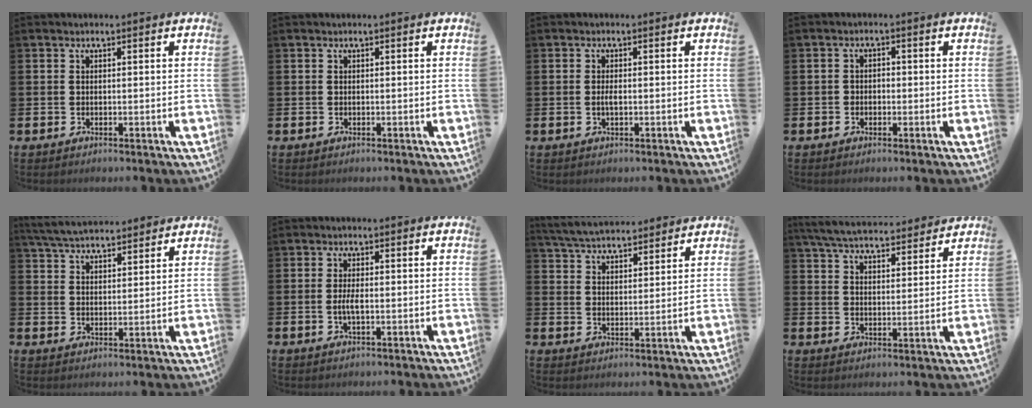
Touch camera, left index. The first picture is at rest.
{"total": 0.0}
{"total": 1.2, "force": [-0.2, 0.4, 1.1], "torque": [-0.014, -0.002, -0.006]}
{"total": 1.4, "force": [-0.7, 1.1, 0.5], "torque": [-0.003, 0.002, -0.018]}
{"total": 5.4, "force": [5.3, 0.7, 0.9], "torque": [-0.039, -0.024, 0.096]}
{"total": 2.2, "force": [-0.3, 0.7, 2.1], "torque": [-0.030, -0.003, -0.008]}
{"total": 5.5, "force": [5.4, 0.9, 0.6], "torque": [-0.035, -0.027, 0.096]}
{"total": 6.3, "force": [6.1, 1.0, 1.3], "torque": [-0.052, -0.035, 0.108]}